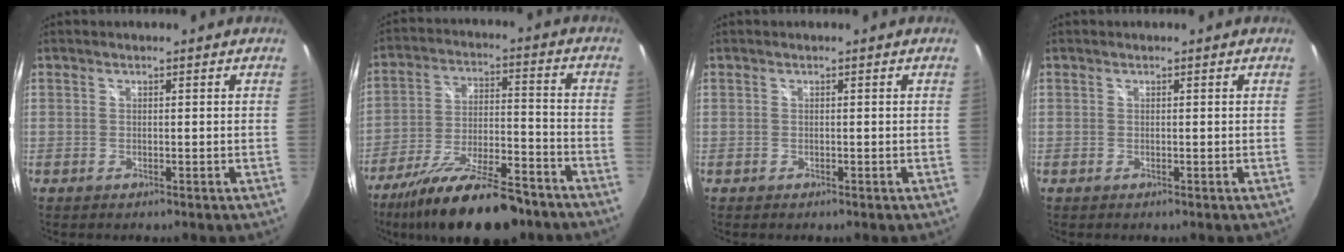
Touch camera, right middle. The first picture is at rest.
{"total": 20.7, "force": [-15.9, 5.6, 12.0], "torque": [-0.221, -0.034, -0.250]}
{"total": 0.0}
{"total": 0.0}